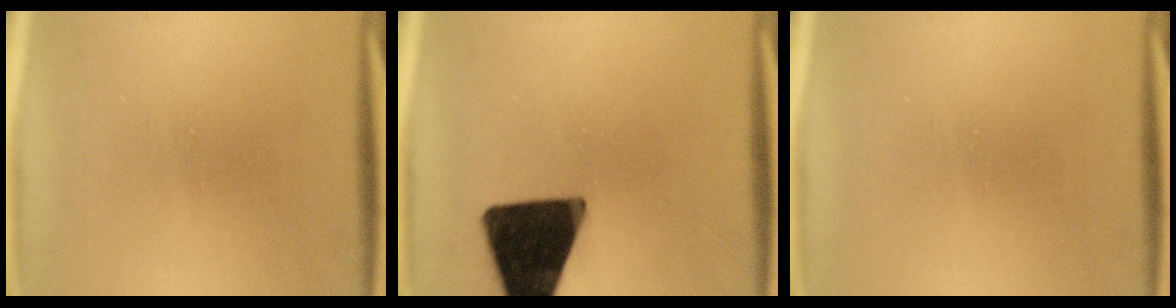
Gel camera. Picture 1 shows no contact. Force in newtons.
{"total": 18.9}
{"total": 0.0}